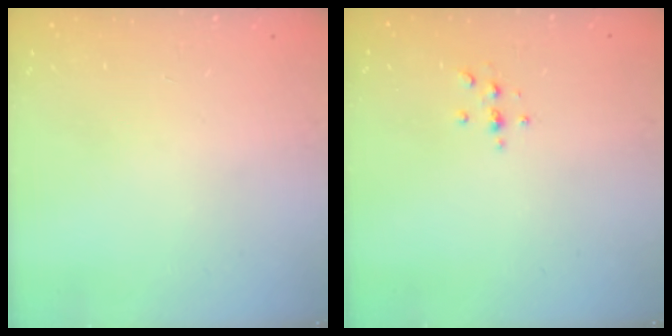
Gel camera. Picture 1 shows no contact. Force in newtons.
{"total": 2.2, "press": 2.1, "slide": 0.2}